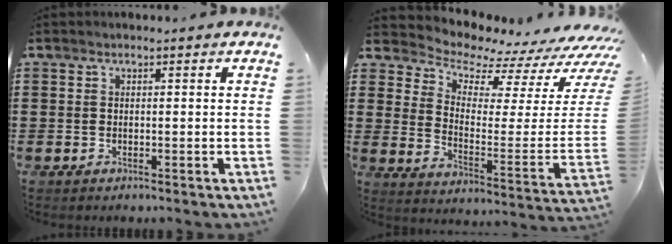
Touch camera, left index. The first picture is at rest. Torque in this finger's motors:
{"motor_torque": [2.14, 0.00, 0.12, -0.01]}